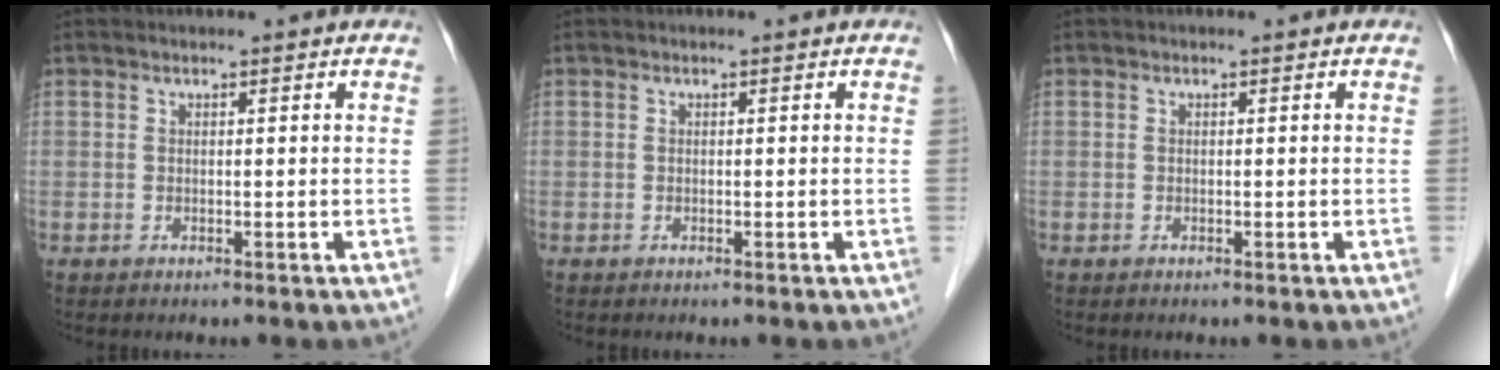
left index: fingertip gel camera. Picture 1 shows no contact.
{"total": 0.0}
{"total": 0.0}